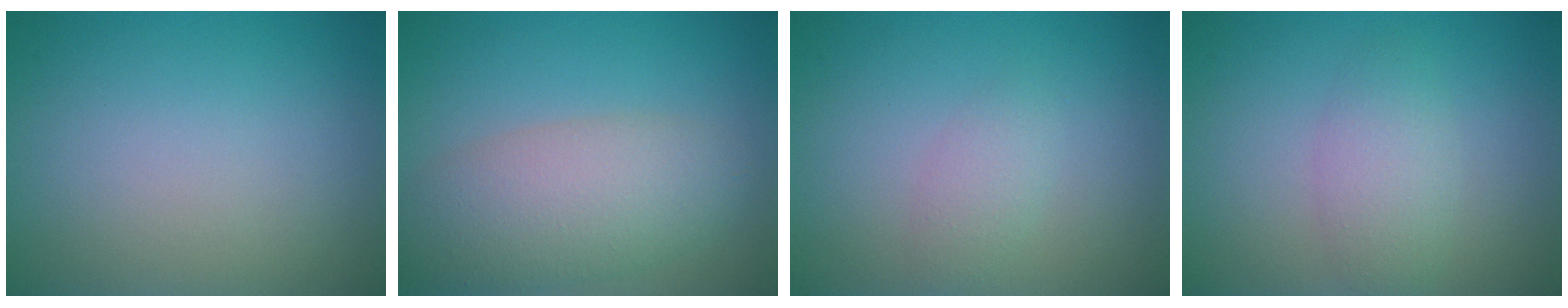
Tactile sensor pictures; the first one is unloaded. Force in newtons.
{"total": 5.9, "press": 5.9, "slide": 0.4}
{"total": 1.6, "press": 1.6, "slide": 0.0}
{"total": 2.7, "press": 2.7, "slide": 0.1}